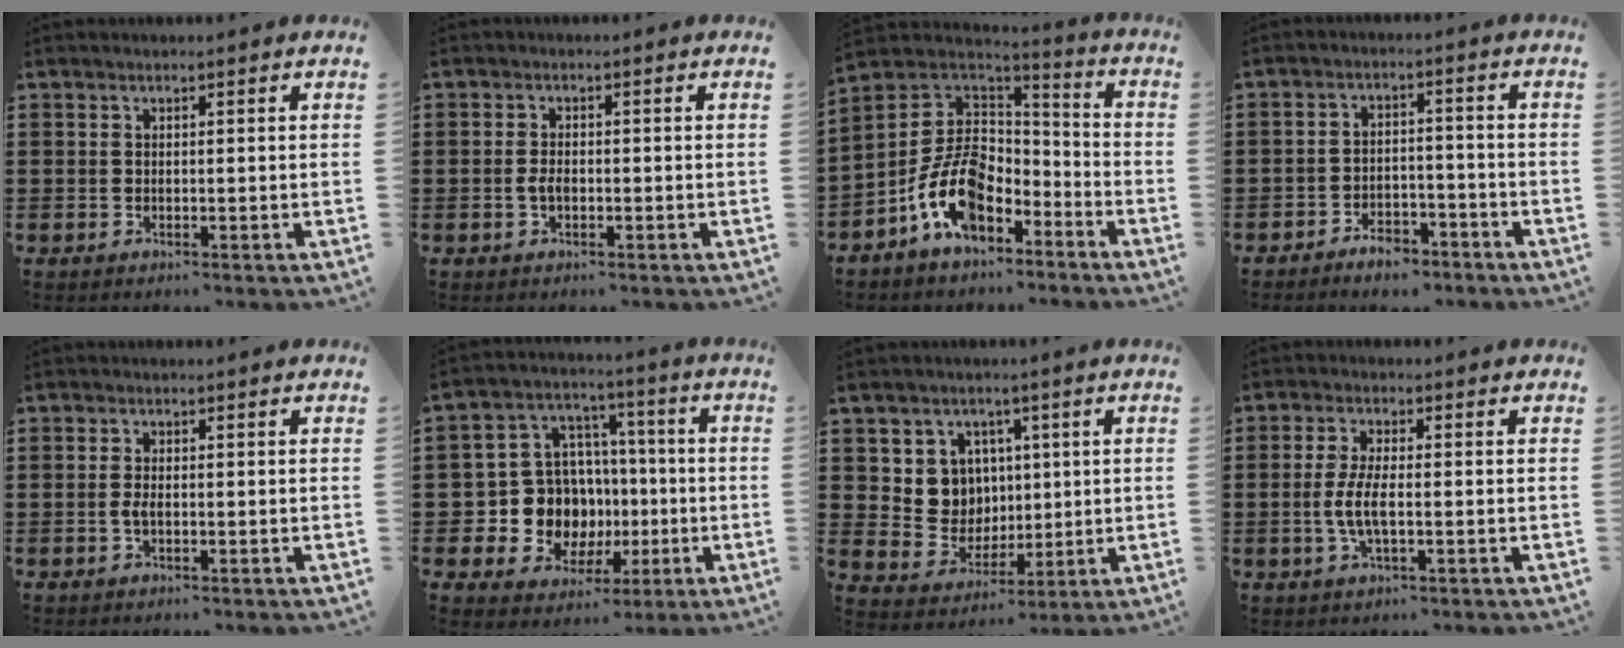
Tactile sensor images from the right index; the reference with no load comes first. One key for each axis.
{"total": 1.9, "fx": -0.5, "fy": 0.7, "fz": 1.7, "tx": -0.041, "ty": -0.005, "tz": -0.011}
{"total": 12.0, "fx": -5.3, "fy": 7.5, "fz": 7.7, "tx": -0.177, "ty": 0.016, "tz": -0.104}
{"total": 4.2, "fx": -3.9, "fy": 1.2, "fz": 1.2, "tx": -0.020, "ty": 0.012, "tz": -0.076}
{"total": 1.5, "fx": -0.4, "fy": 0.3, "fz": 1.4, "tx": -0.035, "ty": -0.007, "tz": -0.008}
{"total": 10.8, "fx": -1.3, "fy": 10.0, "fz": 4.0, "tx": -0.112, "ty": 0.001, "tz": -0.011}
{"total": 7.1, "fx": 2.4, "fy": 6.5, "fz": 1.3, "tx": -0.054, "ty": -0.001, "tz": 0.048}
{"total": 5.1, "fx": -1.0, "fy": 1.5, "fz": 4.8, "tx": -0.112, "ty": -0.005, "tz": -0.027}